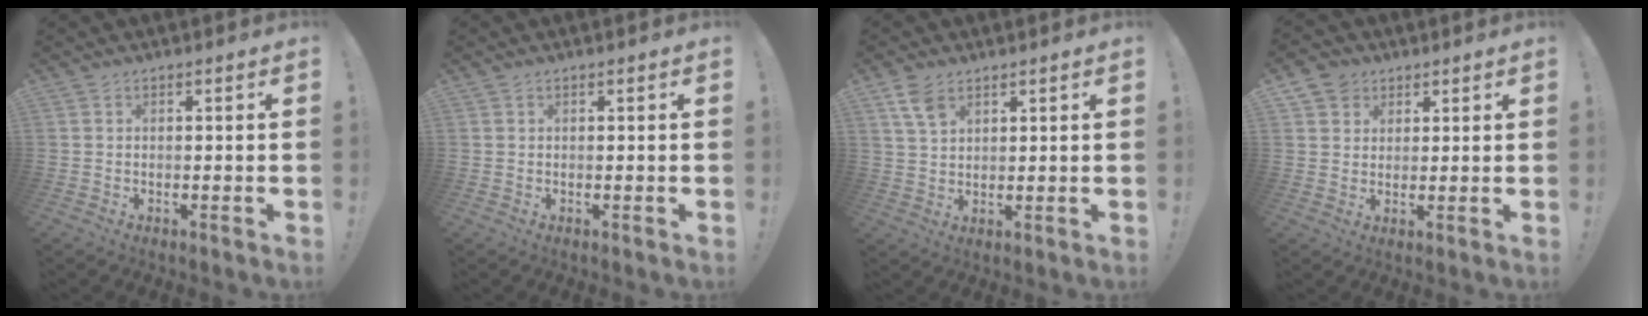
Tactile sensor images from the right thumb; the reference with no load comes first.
{"total": 0.0}
{"total": 5.9, "force": [3.7, 3.1, 3.5], "torque": [-0.062, -0.017, 0.071]}
{"total": 5.4, "force": [3.2, 4.4, 0.8], "torque": [-0.009, -0.019, 0.061]}